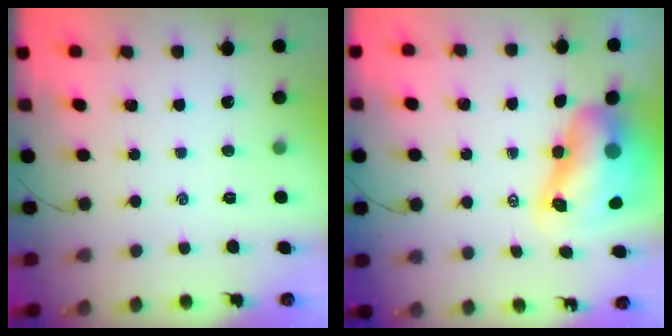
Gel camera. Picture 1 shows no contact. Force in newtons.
{"total": 12.1, "press": 11.7, "slide": 3.4}